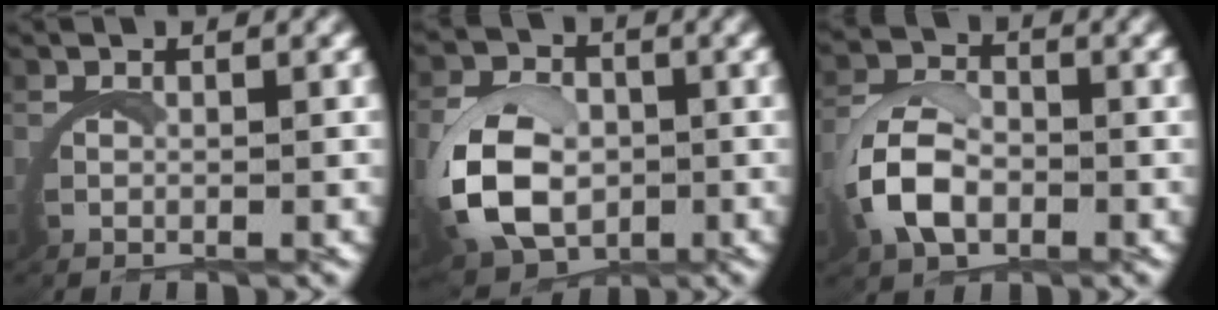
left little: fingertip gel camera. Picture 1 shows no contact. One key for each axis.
{"total": 7.4, "fx": -0.8, "fy": 5.7, "fz": 4.5, "tx": -0.118, "ty": -0.032, "tz": -0.003}
{"total": 3.9, "fx": -0.5, "fy": 2.7, "fz": 2.7, "tx": -0.061, "ty": 0.001, "tz": -0.012}